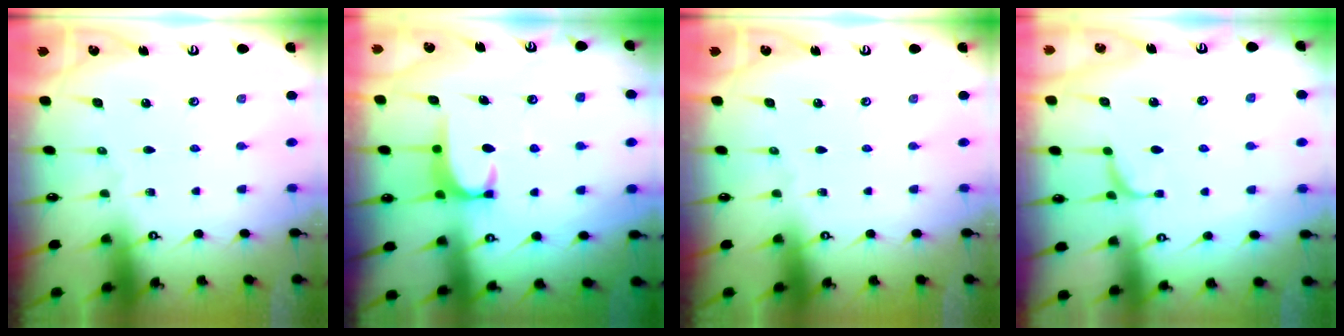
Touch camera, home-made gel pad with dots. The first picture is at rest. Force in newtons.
{"total": 2.0, "press": 1.9, "slide": 0.5}
{"total": 0.0}
{"total": 2.4, "press": 2.4, "slide": 0.4}